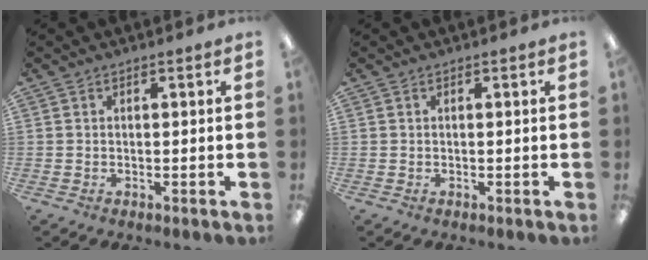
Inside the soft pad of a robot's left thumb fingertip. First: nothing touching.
{"total": 0.0}